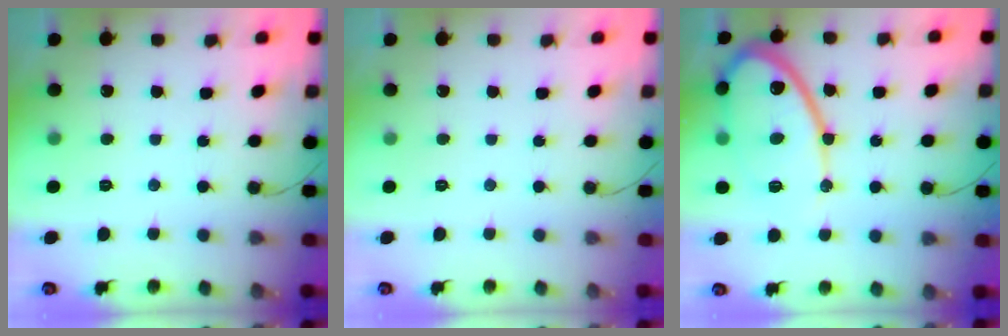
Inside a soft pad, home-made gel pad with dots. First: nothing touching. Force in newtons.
{"total": 0.0}
{"total": 14.9, "press": 14.8, "slide": 1.3}